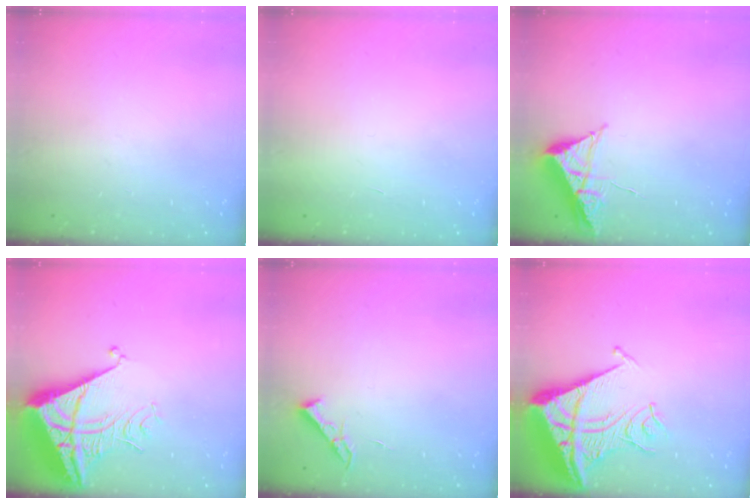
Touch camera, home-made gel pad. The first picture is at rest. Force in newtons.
{"total": 1.7, "press": 1.7, "slide": 0.1}
{"total": 7.9, "press": 7.9, "slide": 0.8}
{"total": 7.8, "press": 7.8, "slide": 0.7}
{"total": 4.3, "press": 4.2, "slide": 0.7}
{"total": 16.6, "press": 16.4, "slide": 2.0}